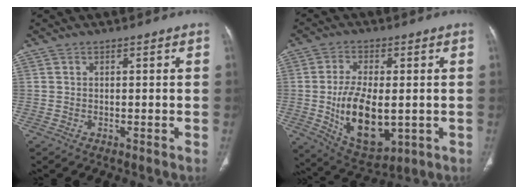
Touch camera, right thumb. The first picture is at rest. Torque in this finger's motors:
{"motor_torque": [-0.17, 1.44, 1.14, 0.69, 0.42]}